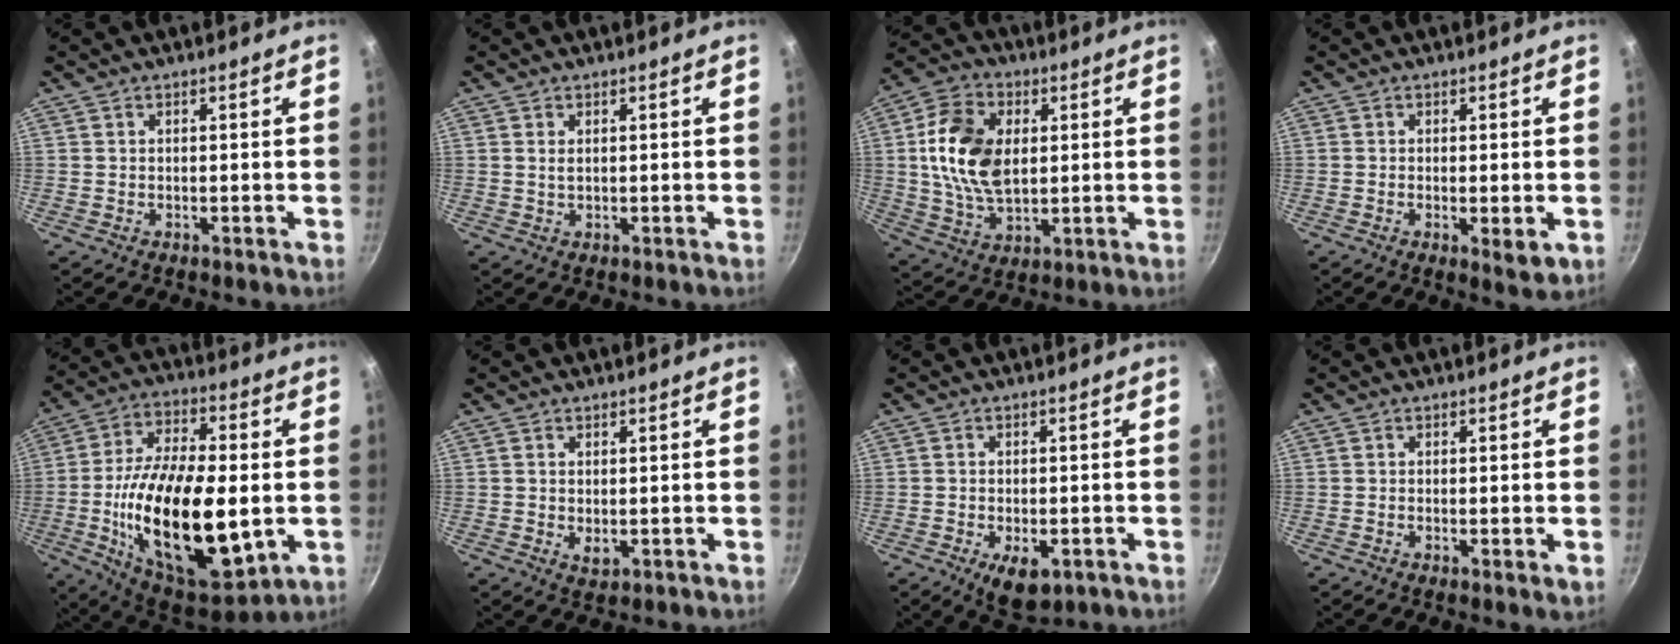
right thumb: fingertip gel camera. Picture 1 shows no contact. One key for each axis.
{"total": 1.3, "fx": 0.3, "fy": 0.7, "fz": 1.0, "tx": -0.020, "ty": 0.000, "tz": 0.007}
{"total": 15.3, "fx": 2.0, "fy": 9.8, "fz": 11.5, "tx": -0.199, "ty": -0.003, "tz": 0.036}
{"total": 3.9, "fx": -0.8, "fy": 1.1, "fz": 3.6, "tx": -0.060, "ty": -0.014, "tz": -0.011}
{"total": 28.5, "fx": -3.7, "fy": 13.5, "fz": 24.8, "tx": -0.425, "ty": 0.006, "tz": -0.054}
{"total": 2.4, "fx": 0.0, "fy": 1.5, "fz": 1.8, "tx": -0.031, "ty": -0.006, "tz": 0.002}
{"total": 6.9, "fx": -2.5, "fy": 3.6, "fz": 5.3, "tx": -0.066, "ty": 0.003, "tz": -0.027}
{"total": 1.5, "fx": -0.2, "fy": 0.4, "fz": 1.5, "tx": -0.024, "ty": -0.005, "tz": -0.005}